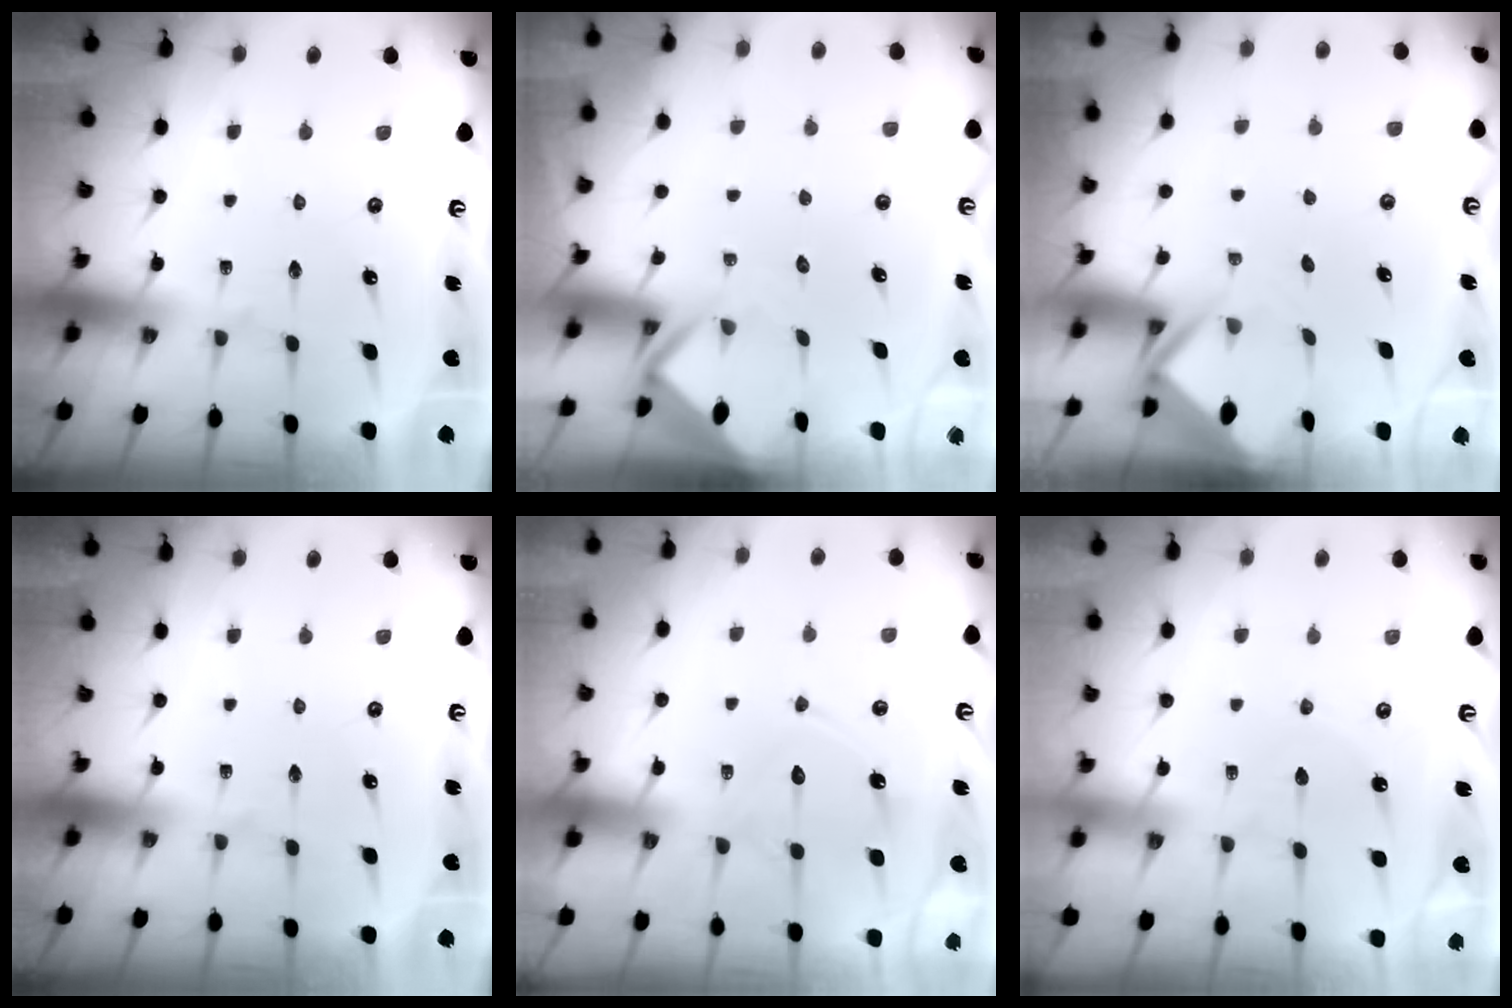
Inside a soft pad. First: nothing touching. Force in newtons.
{"total": 3.5, "press": 3.4, "slide": 0.3}
{"total": 2.4, "press": 2.4, "slide": 0.1}
{"total": 0.0}
{"total": 13.2, "press": 13.1, "slide": 1.2}
{"total": 3.6, "press": 3.6, "slide": 0.5}